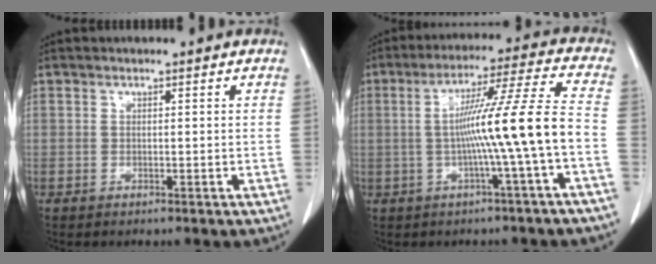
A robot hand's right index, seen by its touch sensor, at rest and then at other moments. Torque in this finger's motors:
{"motor_torque": [1.60, -0.36, 0.85, 0.21]}